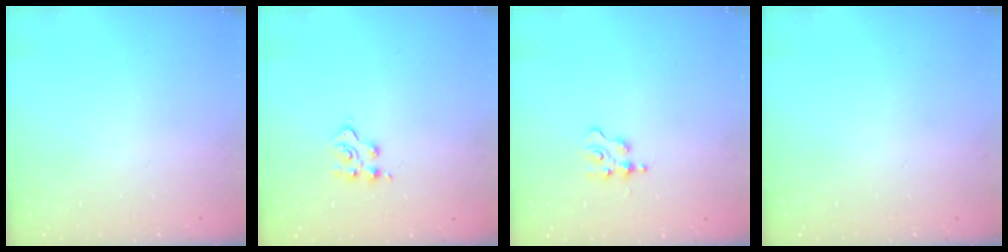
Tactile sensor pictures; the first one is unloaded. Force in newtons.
{"total": 4.5, "press": 4.5, "slide": 0.4}
{"total": 1.7, "press": 1.7, "slide": 0.2}
{"total": 0.0}